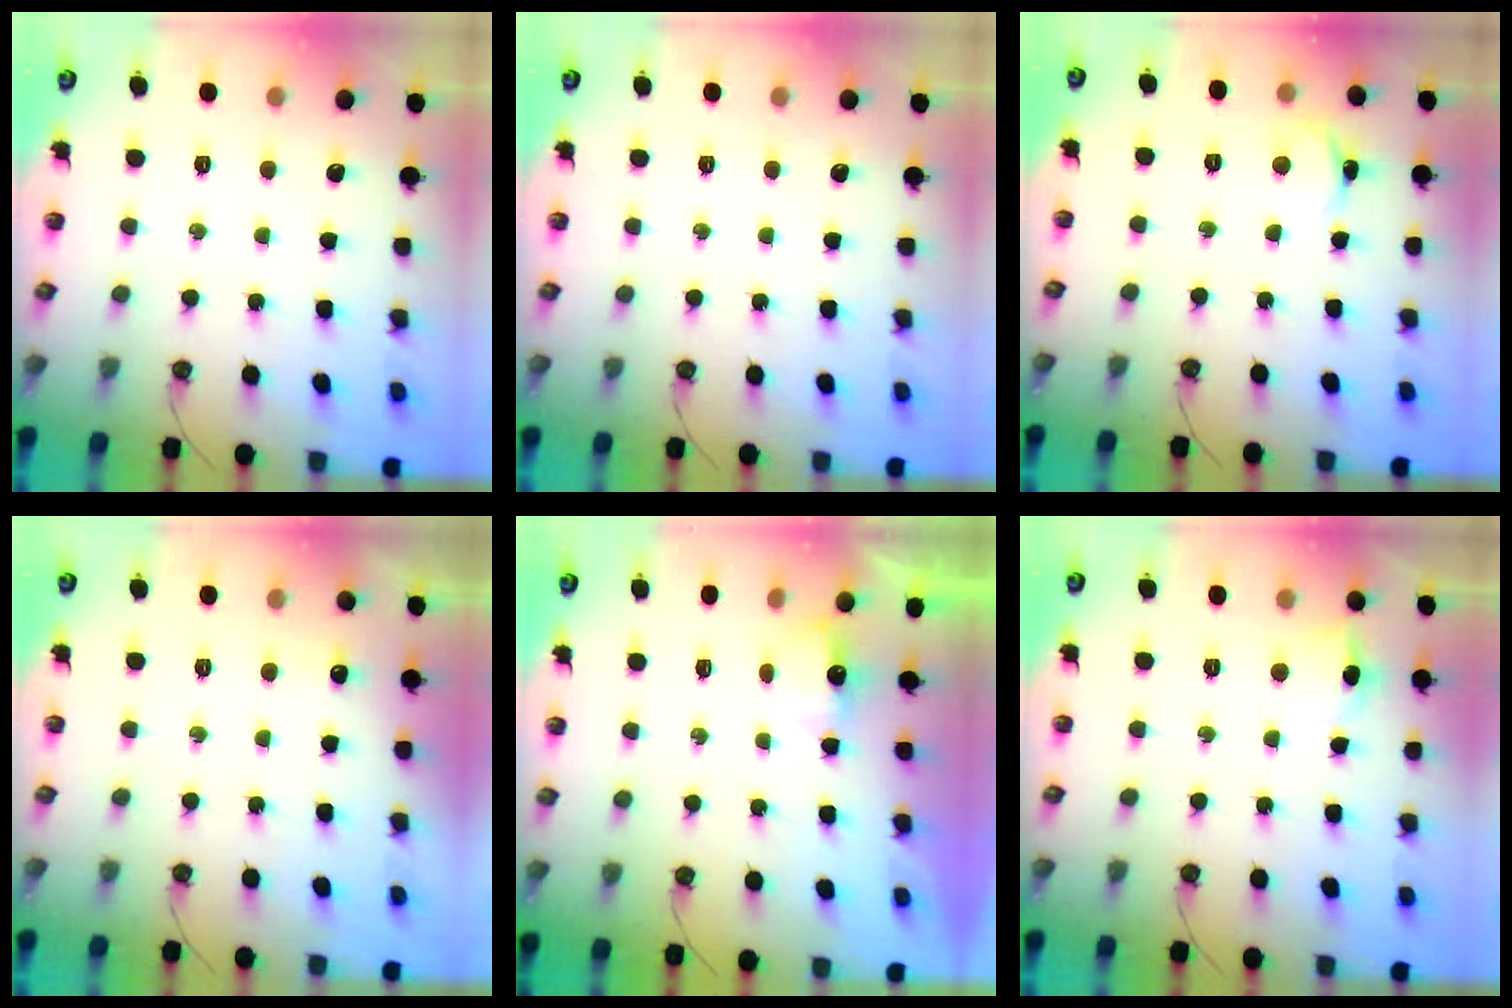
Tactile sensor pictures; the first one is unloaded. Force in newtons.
{"total": 0.0}
{"total": 3.6, "press": 3.6, "slide": 0.2}
{"total": 3.8, "press": 3.8, "slide": 0.6}
{"total": 4.0, "press": 3.9, "slide": 0.6}
{"total": 6.9, "press": 6.8, "slide": 1.0}